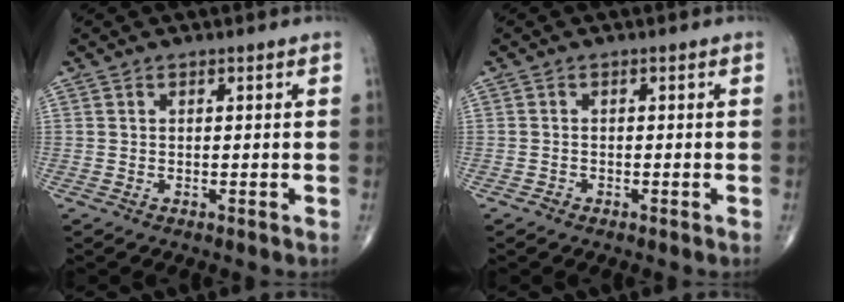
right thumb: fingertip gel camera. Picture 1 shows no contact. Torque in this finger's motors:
{"motor_torque": [0.10, 0.17, -0.31, -0.25, 0.03]}